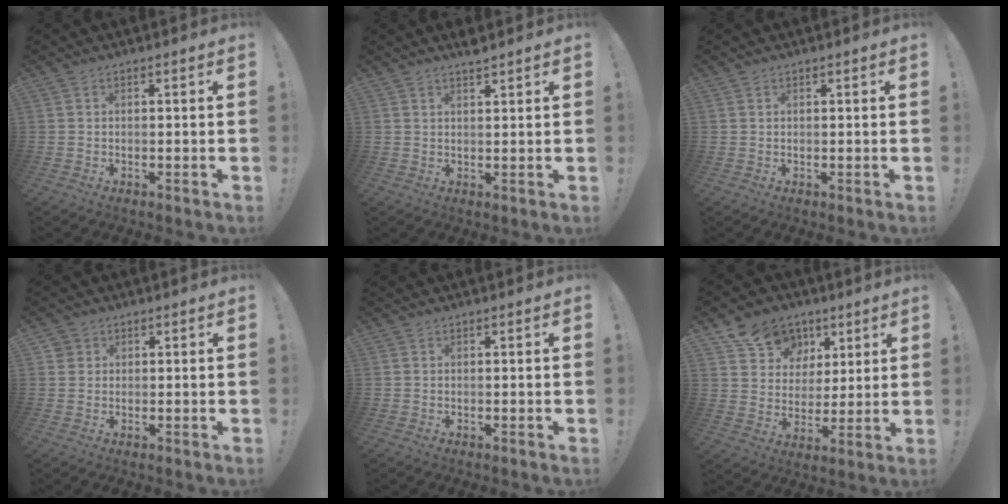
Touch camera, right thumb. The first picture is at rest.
{"total": 2.5, "force": [2.2, 0.0, 1.1], "torque": [-0.012, -0.017, 0.037]}
{"total": 0.0}
{"total": 2.0, "force": [0.9, 1.8, 0.3], "torque": [-0.006, -0.001, 0.016]}
{"total": 0.0}
{"total": 13.8, "force": [7.4, 10.9, 4.0], "torque": [-0.056, -0.039, 0.149]}